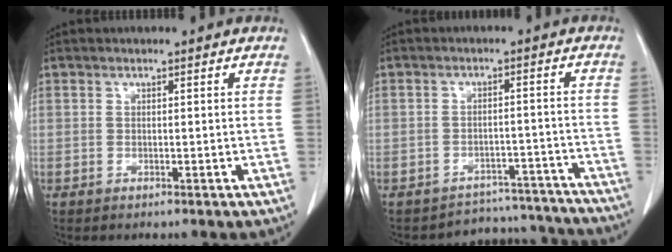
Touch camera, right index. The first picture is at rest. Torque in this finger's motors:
{"motor_torque": [-0.82, -0.16, -1.05, -0.21]}